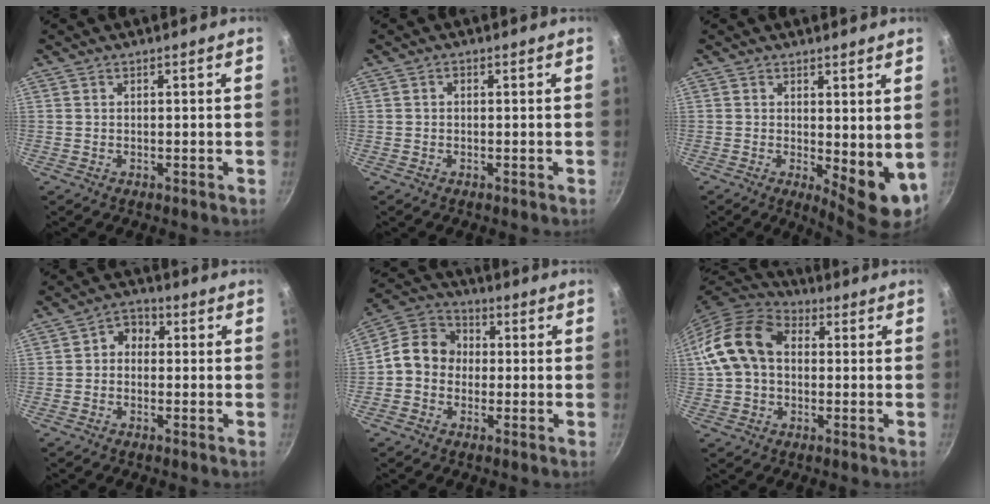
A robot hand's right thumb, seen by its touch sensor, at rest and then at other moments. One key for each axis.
{"total": 0.6, "fx": -0.1, "fy": 0.5, "fz": 0.4, "tx": -0.006, "ty": 0.005, "tz": -0.001}
{"total": 7.8, "fx": 0.6, "fy": 3.4, "fz": 7.1, "tx": -0.080, "ty": -0.014, "tz": 0.016}
{"total": 4.3, "fx": 0.0, "fy": 3.6, "fz": 2.4, "tx": -0.016, "ty": 0.013, "tz": -0.015}
{"total": 9.5, "fx": -0.6, "fy": 8.2, "fz": 4.8, "tx": -0.054, "ty": 0.031, "tz": -0.038}
{"total": 14.3, "fx": 1.0, "fy": 10.6, "fz": 9.5, "tx": -0.156, "ty": 0.033, "tz": 0.003}